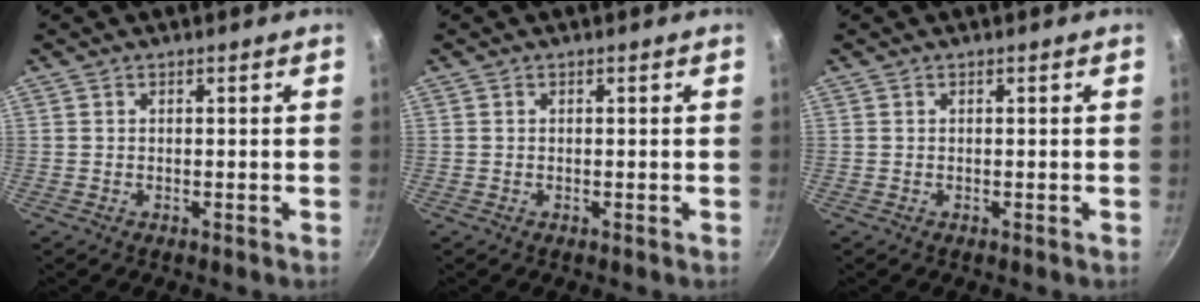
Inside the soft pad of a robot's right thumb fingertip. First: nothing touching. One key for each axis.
{"total": 0.0}
{"total": 0.0}